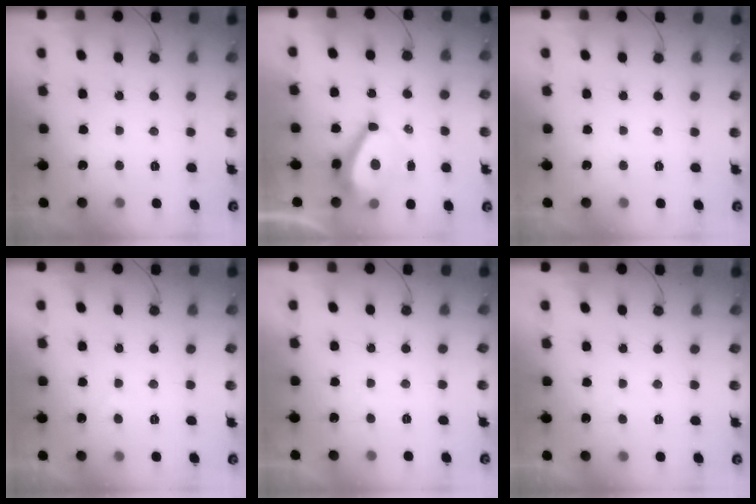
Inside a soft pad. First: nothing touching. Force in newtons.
{"total": 9.6, "press": 9.1, "slide": 3.2}
{"total": 0.0}
{"total": 1.1, "press": 0.9, "slide": 0.6}
{"total": 0.5, "press": 0.3, "slide": 0.5}
{"total": 0.0}